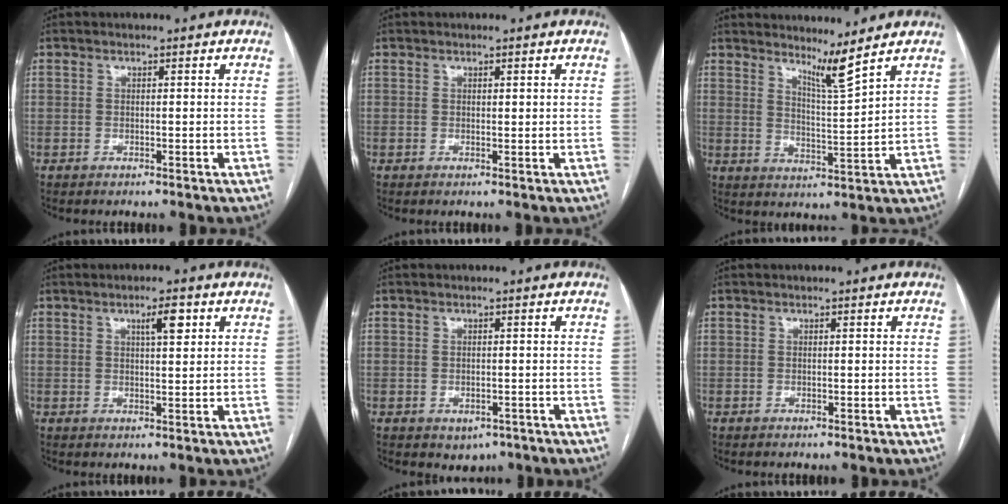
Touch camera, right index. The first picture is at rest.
{"total": 0.8, "force": [0.4, 0.2, 0.7], "torque": [-0.012, 0.000, 0.004]}
{"total": 4.9, "force": [4.2, -1.4, 2.2], "torque": [-0.043, -0.031, 0.078]}
{"total": 3.7, "force": [1.8, 0.8, 3.2], "torque": [-0.053, 0.002, 0.027]}
{"total": 2.6, "force": [-1.2, 1.9, 1.3], "torque": [-0.010, 0.001, -0.007]}
{"total": 0.0}